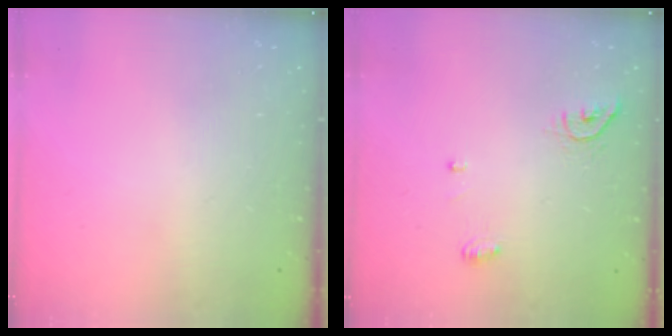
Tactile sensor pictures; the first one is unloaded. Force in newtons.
{"total": 5.2, "press": 5.2, "slide": 0.1}